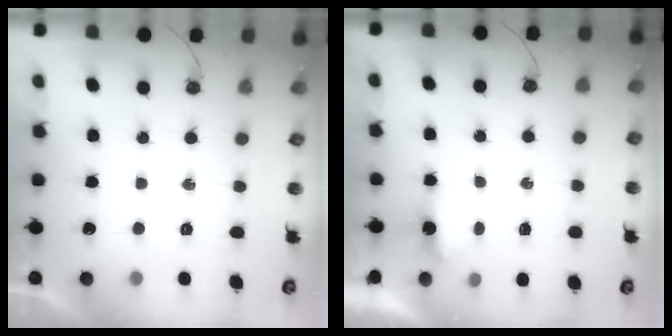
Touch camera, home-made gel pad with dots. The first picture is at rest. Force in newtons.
{"total": 3.0, "press": 2.9, "slide": 0.6}